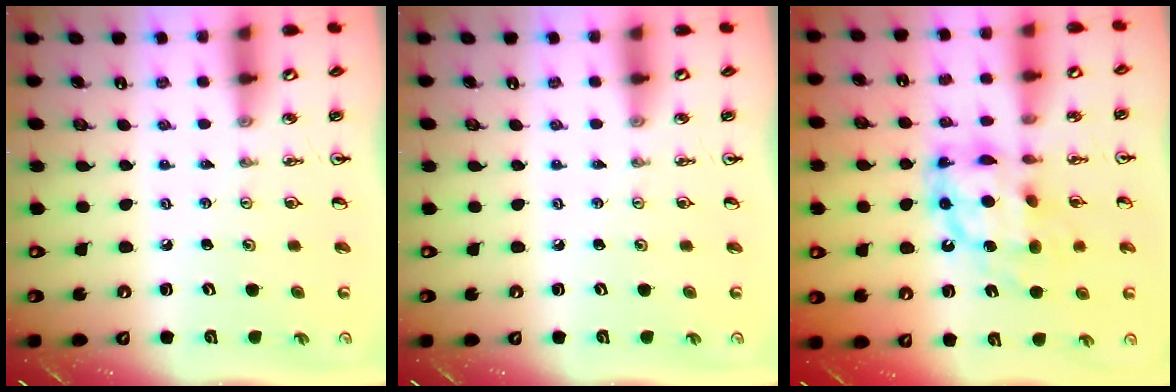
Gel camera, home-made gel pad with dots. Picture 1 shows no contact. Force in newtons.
{"total": 0.0}
{"total": 13.3, "press": 13.3, "slide": 1.3}